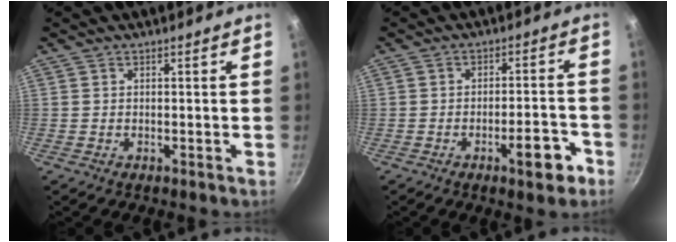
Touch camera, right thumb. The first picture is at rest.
{"total": 7.1, "force": [-3.7, 2.3, 5.6], "torque": [-0.058, 0.029, -0.046]}